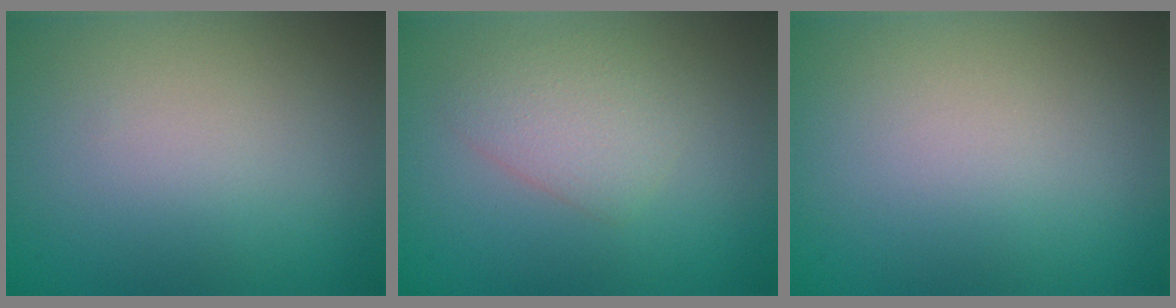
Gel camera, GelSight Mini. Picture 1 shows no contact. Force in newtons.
{"total": 2.5, "press": 2.5, "slide": 0.1}
{"total": 0.0}